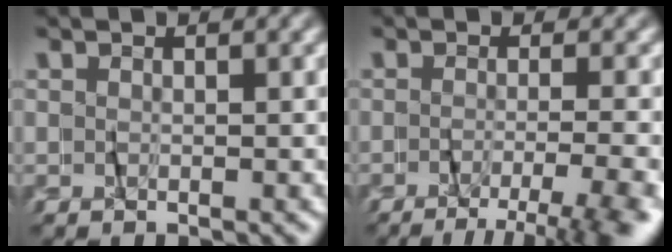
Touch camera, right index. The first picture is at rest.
{"total": 7.6, "force": [-5.9, 1.8, 4.4], "torque": [-0.054, -0.024, -0.087]}